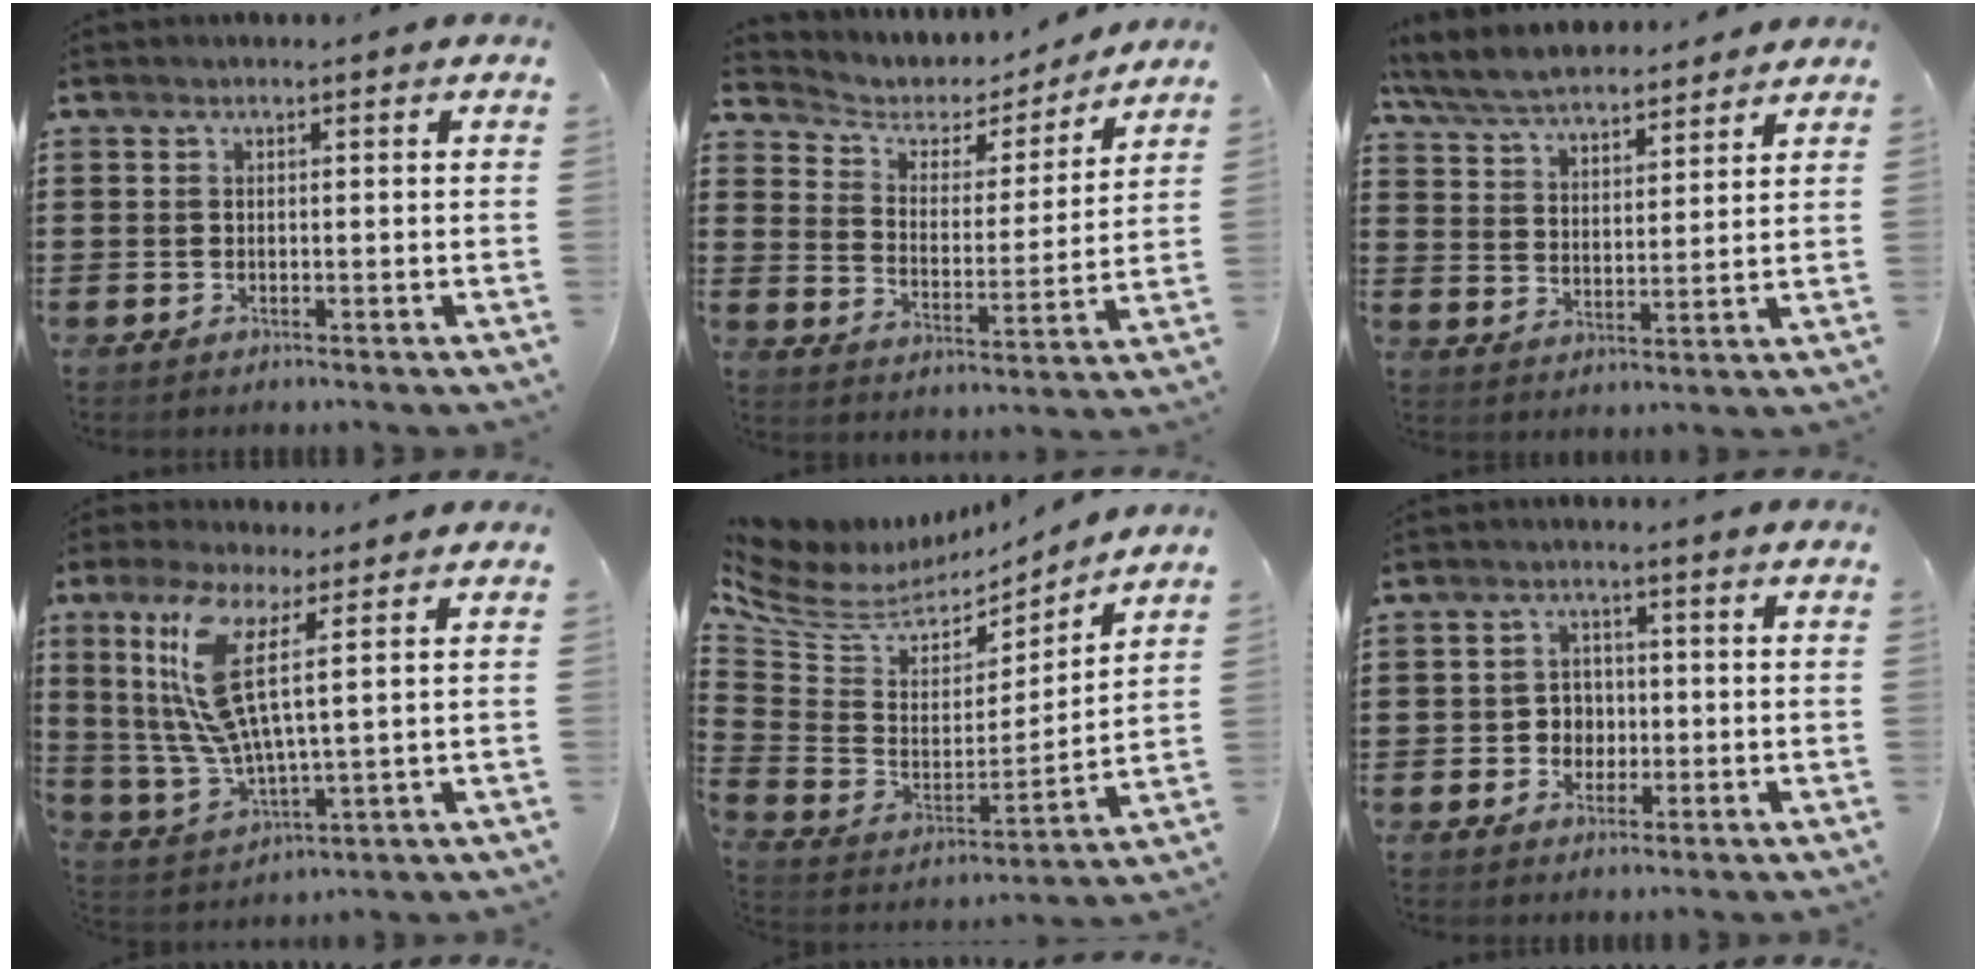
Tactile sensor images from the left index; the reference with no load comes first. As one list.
[{"total": 4.3, "force": [3.6, 2.1, 0.7], "torque": [-0.040, -0.024, 0.057]}, {"total": 6.6, "force": [6.3, 1.0, 1.8], "torque": [-0.061, -0.026, 0.113]}, {"total": 11.4, "force": [5.2, 2.7, 9.8], "torque": [-0.229, -0.017, 0.088]}, {"total": 8.1, "force": [5.5, 4.5, 3.7], "torque": [-0.111, -0.037, 0.099]}, {"total": 3.3, "force": [-0.7, 3.0, 1.1], "torque": [-0.032, 0.006, -0.018]}]